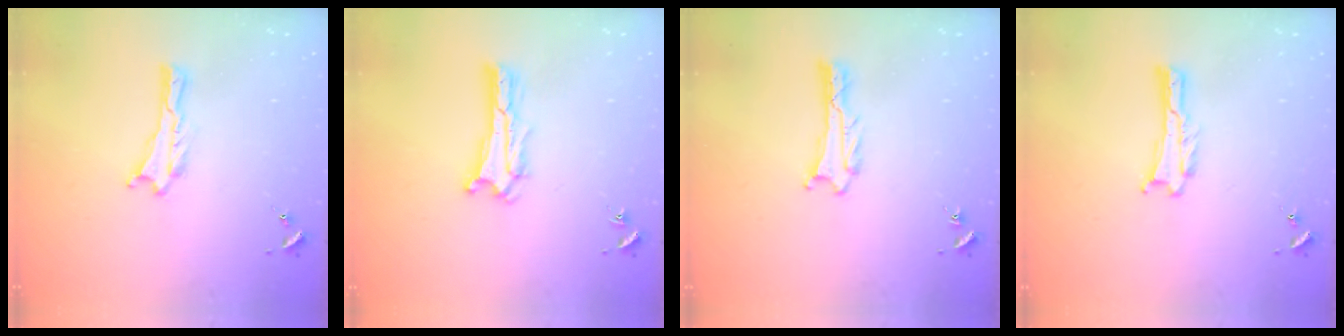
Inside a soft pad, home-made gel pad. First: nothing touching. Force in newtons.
{"total": 0.7, "press": 0.6, "slide": 0.2}
{"total": 1.0, "press": 1.0, "slide": 0.1}
{"total": 0.0}